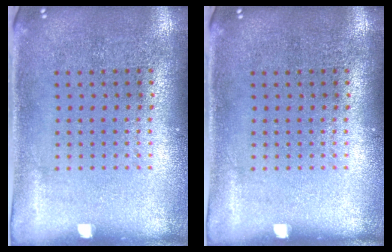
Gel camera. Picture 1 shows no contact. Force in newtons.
{"total": 0.0}